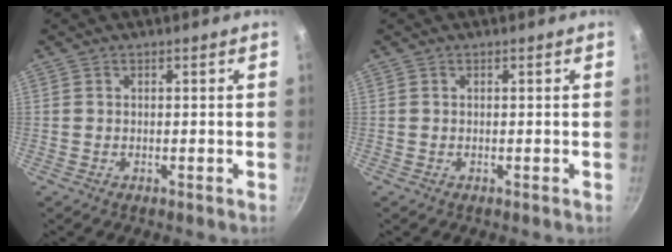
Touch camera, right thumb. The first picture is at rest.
{"total": 0.0}